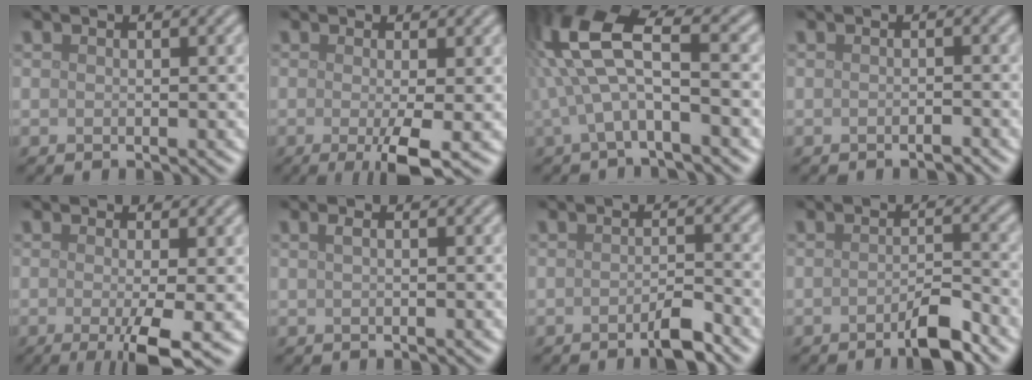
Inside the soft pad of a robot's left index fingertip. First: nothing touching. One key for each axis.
{"total": 4.1, "fx": -1.1, "fy": 0.6, "fz": 3.9, "tx": -0.067, "ty": -0.012, "tz": -0.018}
{"total": 8.0, "fx": 0.2, "fy": 2.8, "fz": 7.5, "tx": -0.162, "ty": 0.021, "tz": -0.006}
{"total": 0.8, "fx": -0.8, "fy": 0.1, "fz": 0.3, "tx": -0.003, "ty": 0.000, "tz": -0.012}
{"total": 5.3, "fx": -1.5, "fy": 1.0, "fz": 5.0, "tx": -0.079, "ty": -0.013, "tz": -0.025}
{"total": 0.7, "fx": 0.1, "fy": 0.2, "fz": 0.6, "tx": -0.011, "ty": 0.005, "tz": 0.002}
{"total": 2.4, "fx": -1.6, "fy": 0.4, "fz": 1.8, "tx": -0.028, "ty": 0.001, "tz": -0.030}
{"total": 3.3, "fx": -2.1, "fy": 0.6, "fz": 2.5, "tx": -0.039, "ty": 0.002, "tz": -0.039}